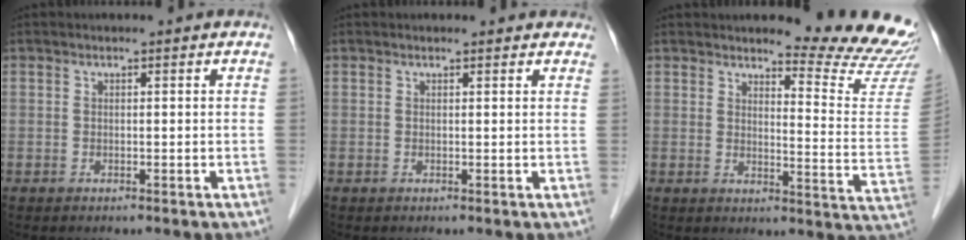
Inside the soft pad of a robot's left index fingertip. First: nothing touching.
{"total": 2.6, "force": [2.4, 0.9, 0.7], "torque": [-0.008, 0.010, 0.018]}
{"total": 13.5, "force": [13.2, -0.4, 2.7], "torque": [-0.026, -0.122, 0.136]}